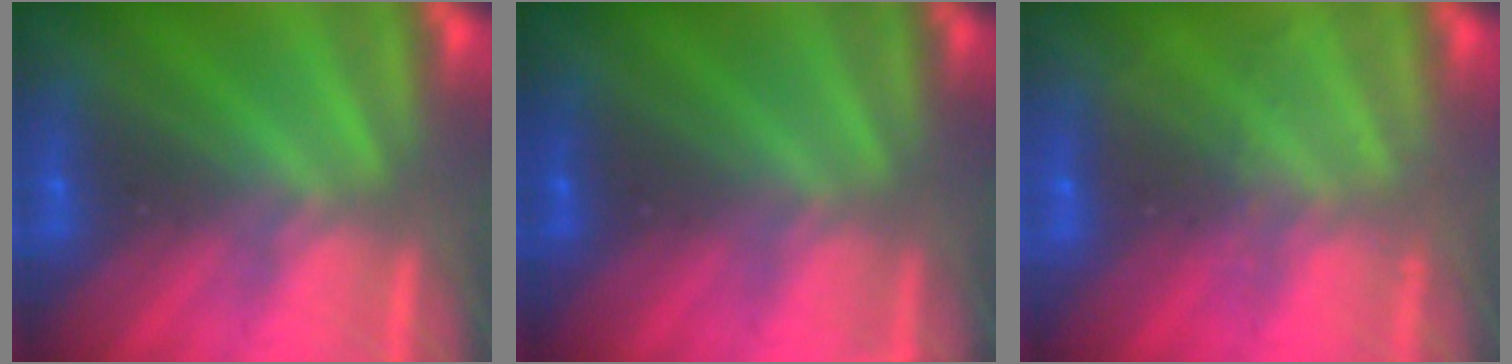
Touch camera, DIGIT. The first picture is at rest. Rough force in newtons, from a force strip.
{"total": 2.4}
{"total": 1.9}